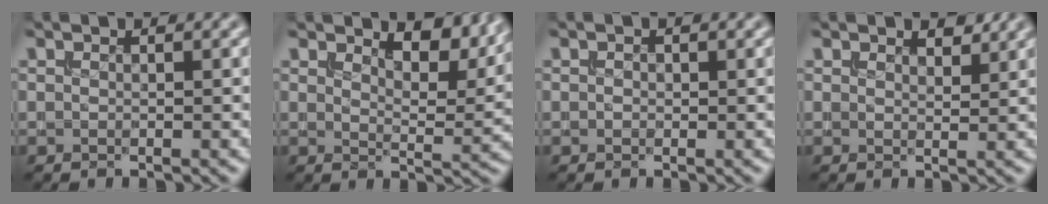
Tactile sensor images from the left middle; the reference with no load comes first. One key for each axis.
{"total": 6.1, "fx": 4.3, "fy": 2.2, "fz": 3.8, "tx": -0.054, "ty": -0.005, "tz": 0.060}
{"total": 0.5, "fx": 0.0, "fy": 0.4, "fz": 0.3, "tx": -0.007, "ty": 0.000, "tz": -0.003}
{"total": 1.6, "fx": 1.4, "fy": 0.4, "fz": 0.6, "tx": -0.011, "ty": -0.001, "tz": 0.021}